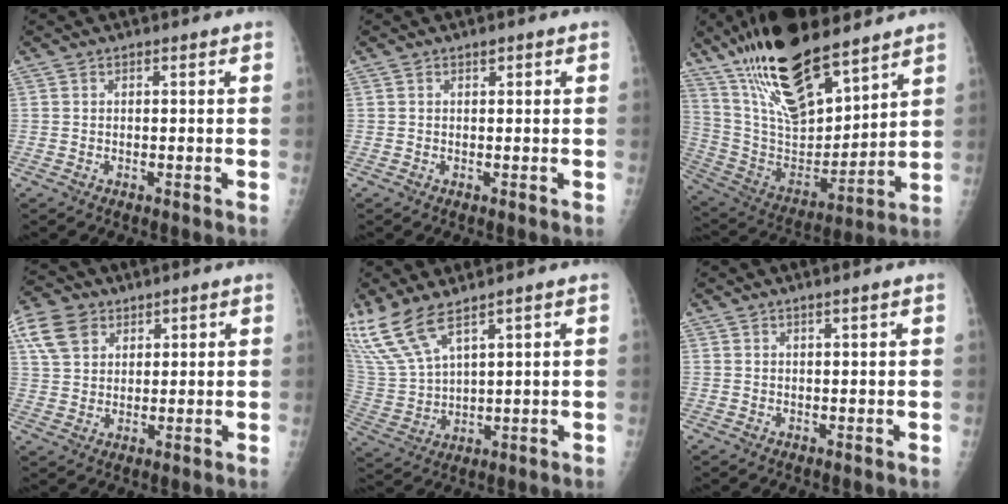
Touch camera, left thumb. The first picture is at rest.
{"total": 0.6, "force": [0.3, 0.5, 0.3], "torque": [0.003, 0.000, 0.002]}
{"total": 25.4, "force": [17.5, 9.2, 15.9], "torque": [-0.252, -0.063, 0.319]}
{"total": 8.8, "force": [4.1, 6.4, 4.4], "torque": [-0.073, -0.002, 0.079]}
{"total": 10.7, "force": [8.0, 3.0, 6.5], "torque": [-0.152, -0.026, 0.185]}
{"total": 1.0, "force": [0.6, -0.2, 0.7], "torque": [-0.014, -0.004, 0.013]}